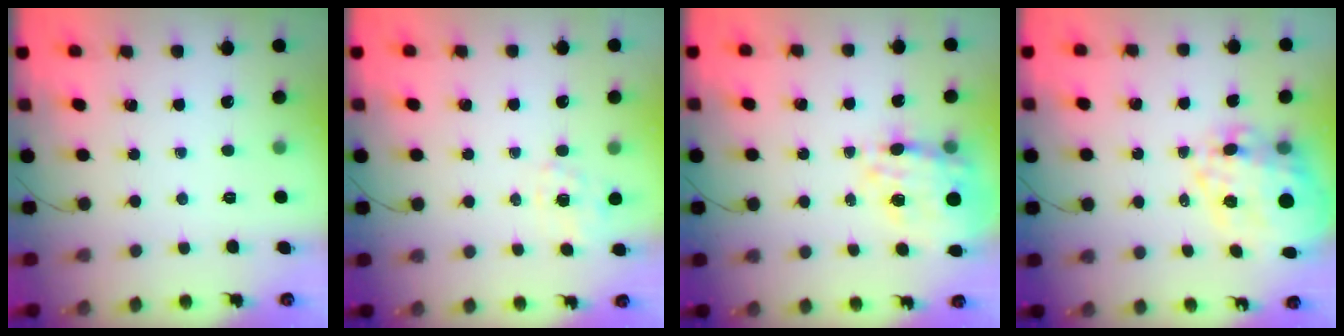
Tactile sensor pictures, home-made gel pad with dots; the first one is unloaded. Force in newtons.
{"total": 0.9, "press": 0.2, "slide": 0.9}
{"total": 15.8, "press": 15.4, "slide": 3.8}
{"total": 18.9, "press": 18.4, "slide": 4.3}